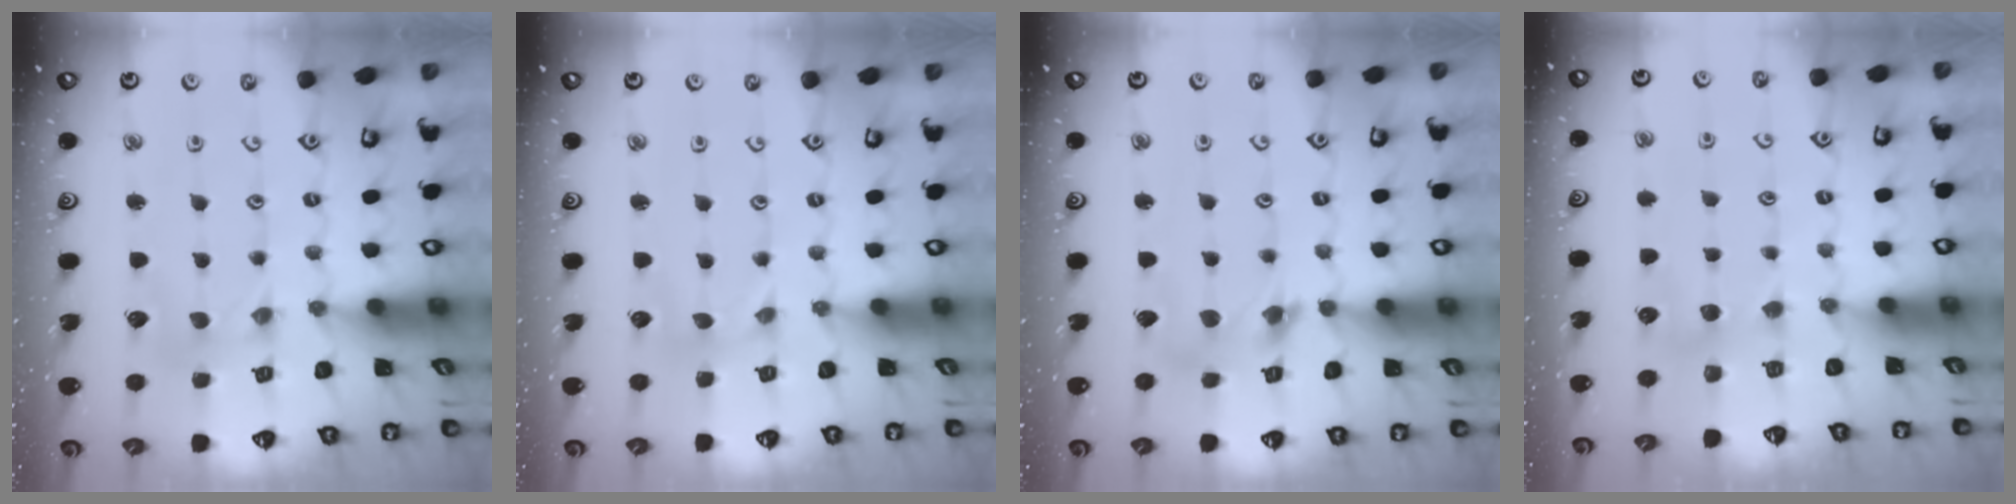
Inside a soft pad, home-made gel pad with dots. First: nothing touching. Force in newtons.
{"total": 0.0}
{"total": 6.2, "press": 6.2, "slide": 0.7}
{"total": 3.9, "press": 3.9, "slide": 0.6}